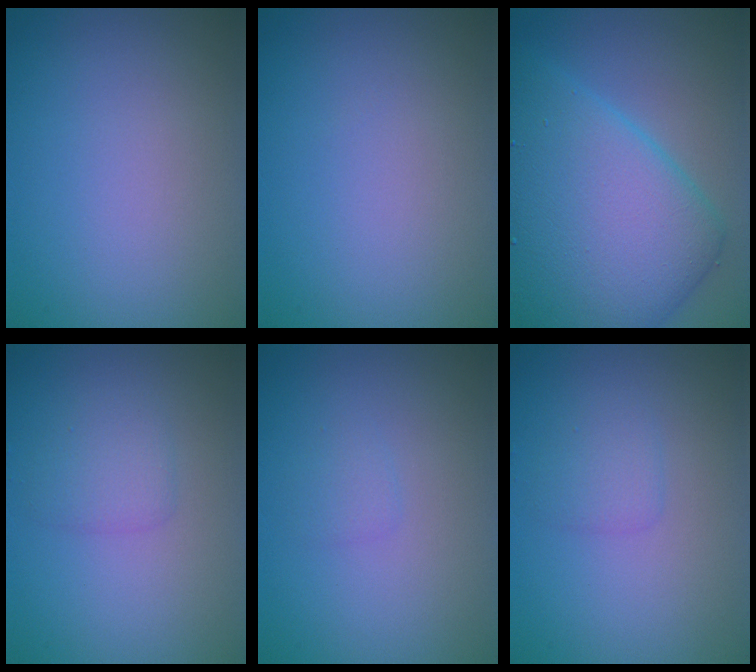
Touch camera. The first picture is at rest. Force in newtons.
{"total": 0.0}
{"total": 12.0, "press": 12.0, "slide": 0.2}
{"total": 1.7, "press": 1.7, "slide": 0.0}
{"total": 0.8, "press": 0.8, "slide": 0.0}
{"total": 1.3, "press": 1.3, "slide": 0.1}